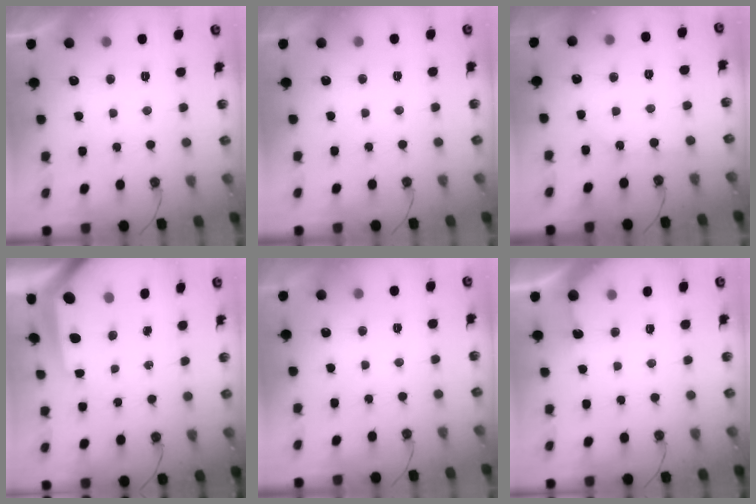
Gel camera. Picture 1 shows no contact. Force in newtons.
{"total": 0.0}
{"total": 3.9, "press": 3.9, "slide": 0.6}
{"total": 8.7, "press": 8.7, "slide": 0.8}
{"total": 0.0}
{"total": 4.1, "press": 4.1, "slide": 0.5}